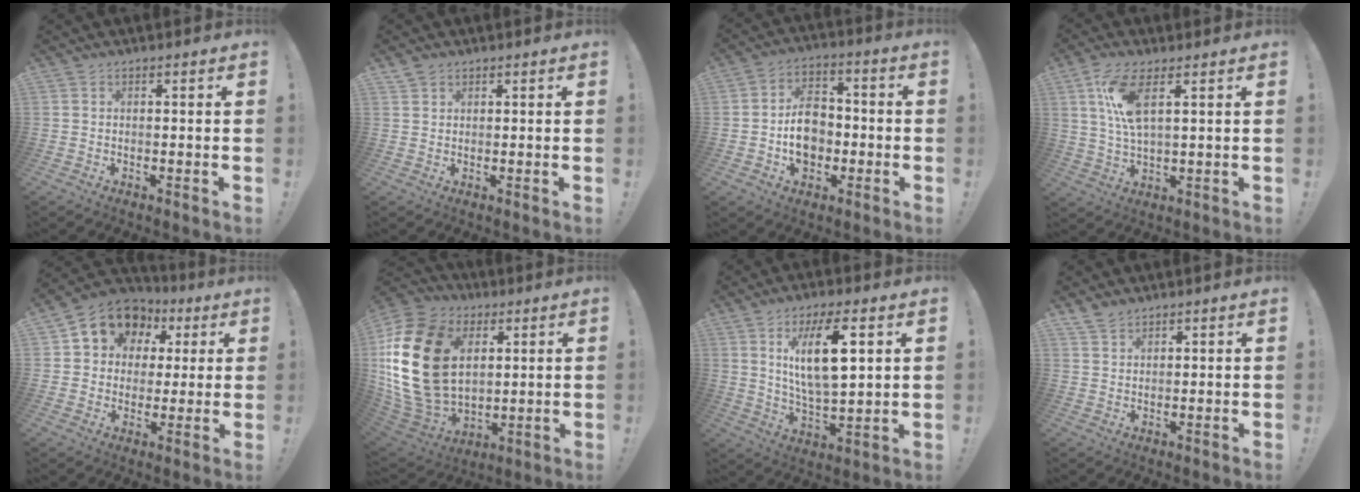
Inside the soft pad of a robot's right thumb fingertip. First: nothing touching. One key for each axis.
{"total": 1.7, "fx": 1.4, "fy": 0.9, "fz": 0.4, "tx": -0.007, "ty": -0.005, "tz": 0.026}
{"total": 11.6, "fx": -2.0, "fy": 8.9, "fz": 7.2, "tx": -0.115, "ty": 0.013, "tz": -0.032}
{"total": 10.2, "fx": 4.1, "fy": 3.5, "fz": 8.6, "tx": -0.179, "ty": -0.010, "tz": 0.075}
{"total": 11.5, "fx": 5.3, "fy": 9.2, "fz": 4.5, "tx": -0.073, "ty": -0.030, "tz": 0.102}
{"total": 27.0, "fx": 5.0, "fy": 19.2, "fz": 18.3, "tx": -0.373, "ty": -0.013, "tz": 0.104}
{"total": 13.7, "fx": 5.2, "fy": 4.3, "fz": 11.9, "tx": -0.221, "ty": -0.014, "tz": 0.077}
{"total": 3.3, "fx": 3.0, "fy": 1.0, "fz": 0.9, "tx": -0.022, "ty": -0.019, "tz": 0.058}